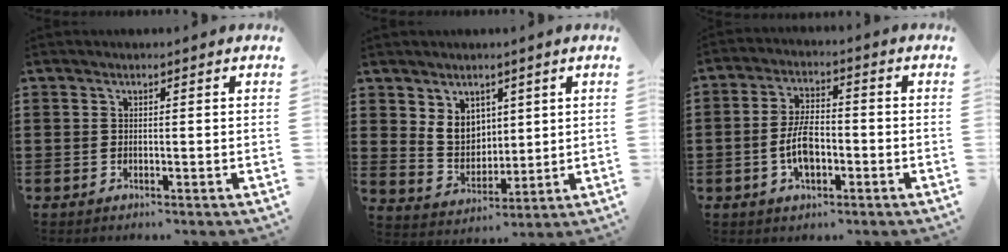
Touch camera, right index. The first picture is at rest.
{"total": 6.1, "force": [2.8, 4.9, 2.4], "torque": [-0.059, 0.007, 0.052]}
{"total": 6.5, "force": [-1.8, 3.0, 5.5], "torque": [-0.123, 0.000, -0.037]}